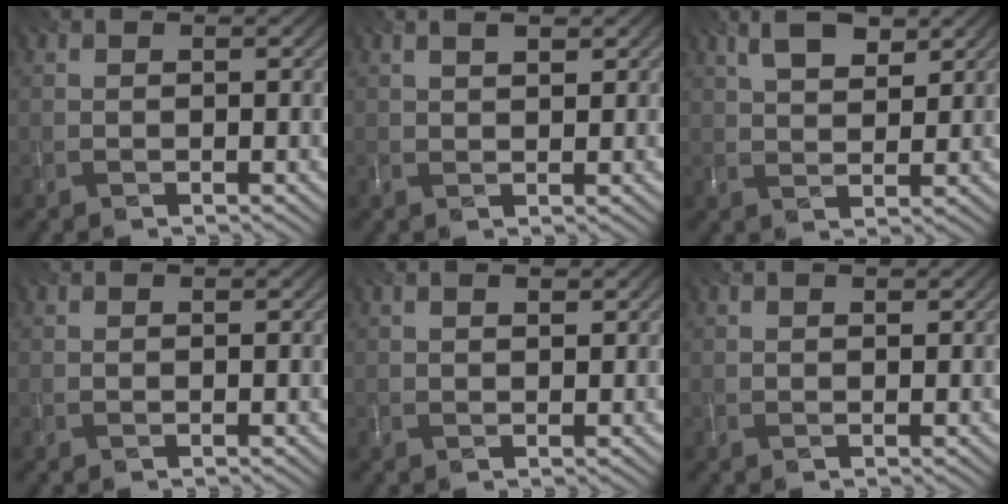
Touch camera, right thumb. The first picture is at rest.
{"total": 2.2, "force": [1.3, 0.5, 1.7], "torque": [-0.032, 0.002, 0.027]}
{"total": 5.4, "force": [3.0, 2.2, 3.9], "torque": [-0.084, 0.009, 0.058]}
{"total": 0.0}
{"total": 1.2, "force": [0.7, 0.3, 0.9], "torque": [-0.020, 0.004, 0.015]}
{"total": 0.6, "force": [0.5, 0.1, 0.4], "torque": [-0.009, 0.004, 0.007]}